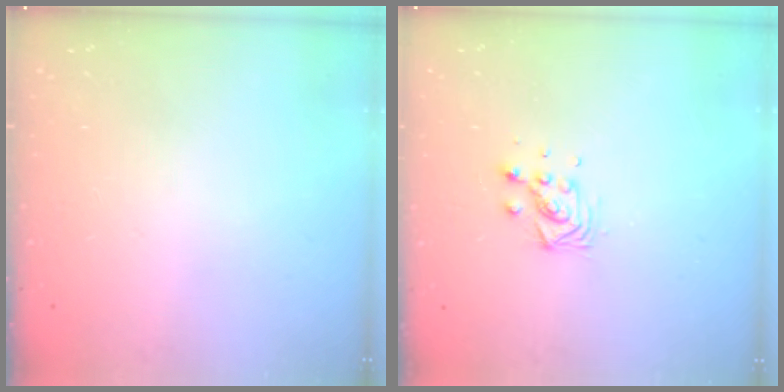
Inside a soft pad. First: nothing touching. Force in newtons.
{"total": 6.1, "press": 6.1, "slide": 0.5}